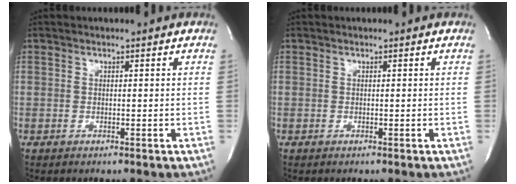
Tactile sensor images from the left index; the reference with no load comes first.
{"total": 0.0}